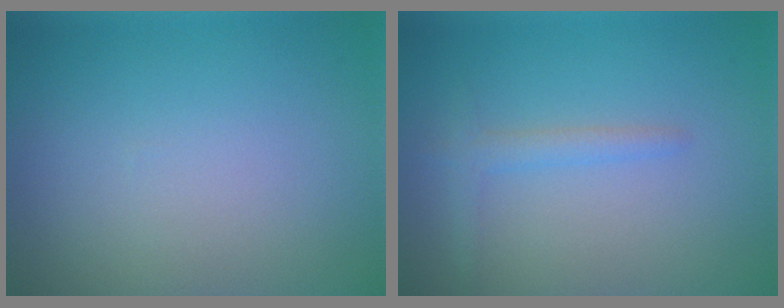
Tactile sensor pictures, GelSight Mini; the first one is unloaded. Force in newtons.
{"total": 1.4, "press": 1.4, "slide": 0.2}